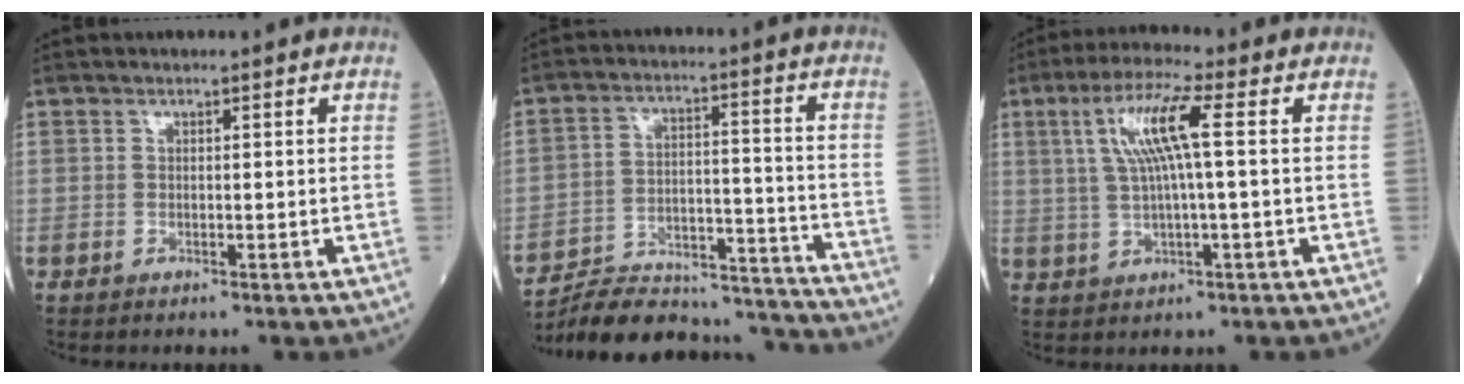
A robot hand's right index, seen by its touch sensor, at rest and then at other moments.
{"total": 21.5, "force": [-20.6, 3.3, 4.9], "torque": [-0.090, 0.015, -0.299]}
{"total": 8.3, "force": [1.9, 0.1, 8.1], "torque": [-0.163, 0.015, 0.037]}